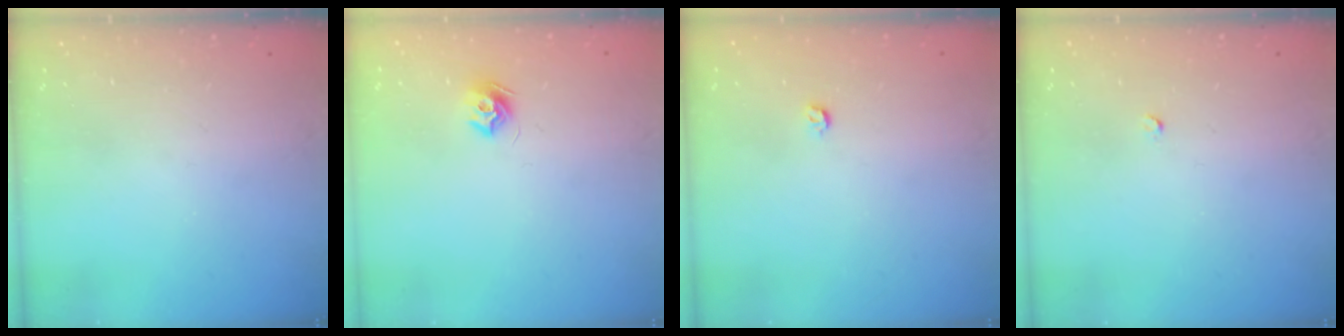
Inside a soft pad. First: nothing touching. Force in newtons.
{"total": 7.6, "press": 7.6, "slide": 0.2}
{"total": 3.2, "press": 3.2, "slide": 0.6}
{"total": 2.0, "press": 2.0, "slide": 0.3}